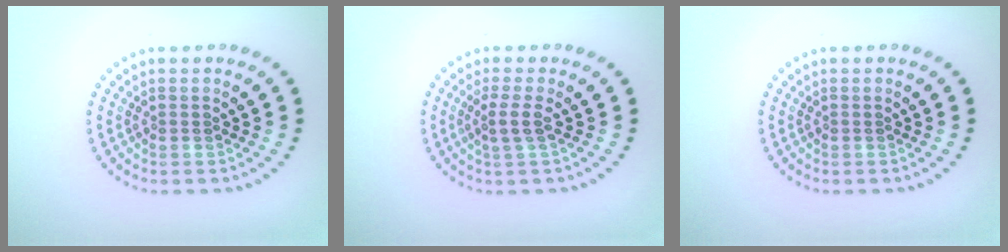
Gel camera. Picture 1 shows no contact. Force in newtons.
{"total": 1.8, "press": 1.3, "slide": 1.3}
{"total": 0.0}